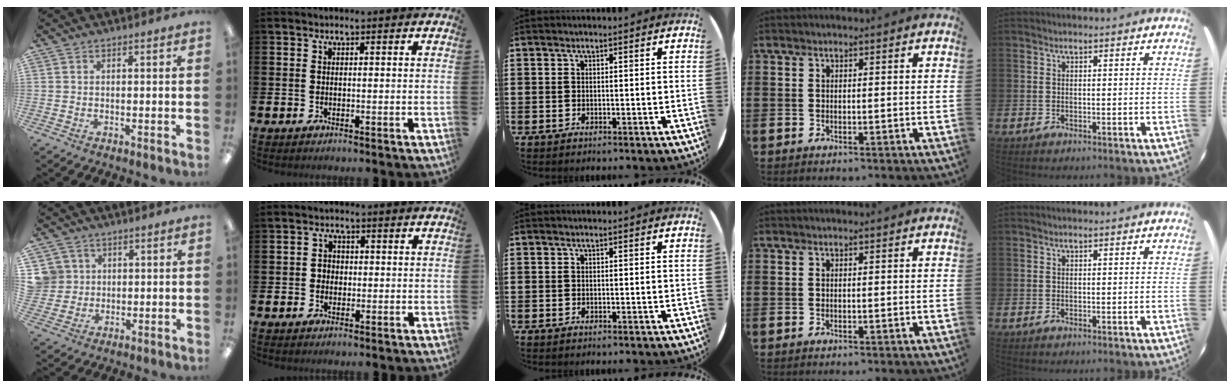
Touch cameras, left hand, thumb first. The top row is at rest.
{"thumb": {"total": 6.1, "force": [1.9, 5.7, 0.3], "torque": [-0.014, 0.005, 0.040]}, "index": {"total": 1.8, "force": [-0.2, 1.7, 0.4], "torque": [0.001, 0.004, -0.011]}}